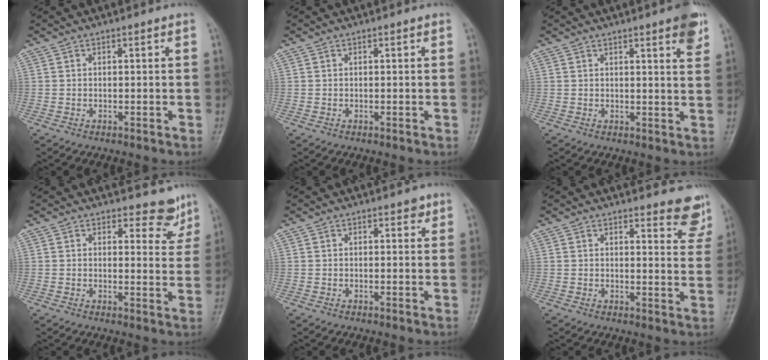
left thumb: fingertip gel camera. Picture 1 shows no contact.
{"total": 0.0}
{"total": 5.8, "force": [3.4, 0.9, 4.6], "torque": [-0.049, -0.014, 0.041]}
{"total": 5.5, "force": [4.9, 2.5, 0.8], "torque": [0.019, -0.039, 0.048]}
{"total": 1.5, "force": [0.9, 0.8, 0.8], "torque": [0.001, -0.002, 0.007]}
{"total": 7.4, "force": [6.7, 2.1, 2.4], "torque": [0.007, -0.045, 0.056]}